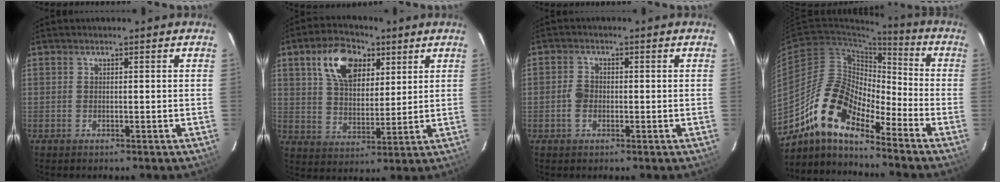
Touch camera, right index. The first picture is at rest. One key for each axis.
{"total": 12.8, "fx": 6.0, "fy": 7.6, "fz": 8.4, "tx": -0.153, "ty": 0.024, "tz": 0.107}
{"total": 2.8, "fx": -0.7, "fy": 2.1, "fz": 1.6, "tx": -0.036, "ty": 0.006, "tz": -0.014}
{"total": 14.0, "fx": -10.7, "fy": 4.7, "fz": 7.7, "tx": -0.136, "ty": 0.007, "tz": -0.217}